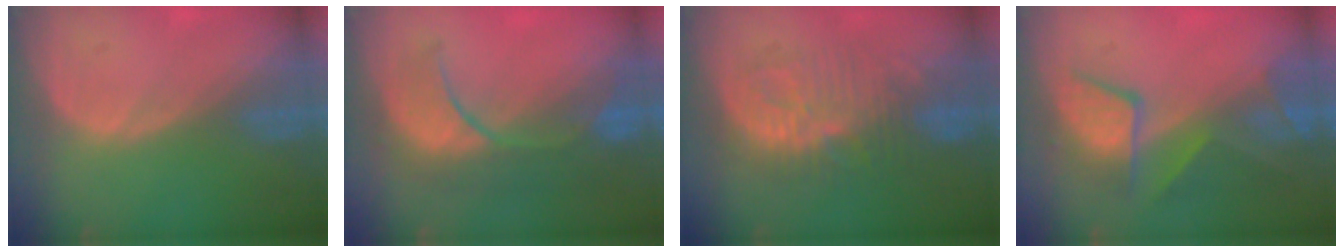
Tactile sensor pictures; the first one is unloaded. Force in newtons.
{"total": 10.1, "press": 8.9, "slide": 4.7}
{"total": 9.4, "press": 9.3, "slide": 1.4}
{"total": 9.8, "press": 8.5, "slide": 5.0}